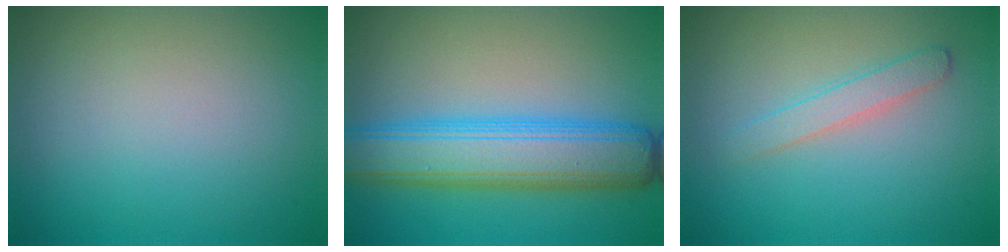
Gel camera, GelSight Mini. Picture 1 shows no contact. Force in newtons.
{"total": 7.8, "press": 7.8, "slide": 0.1}
{"total": 1.7, "press": 1.7, "slide": 0.1}